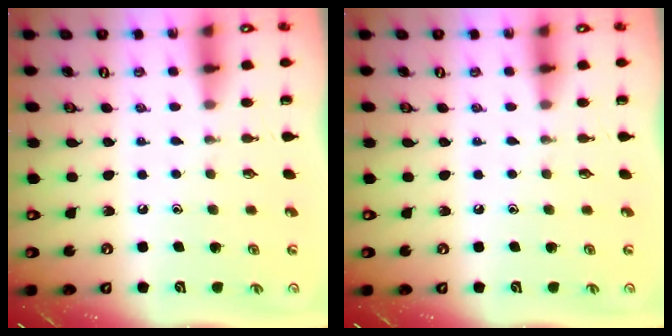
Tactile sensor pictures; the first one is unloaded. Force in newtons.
{"total": 0.0}